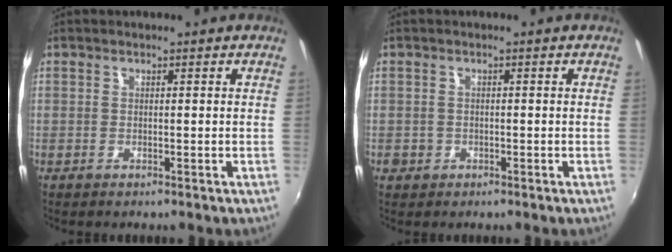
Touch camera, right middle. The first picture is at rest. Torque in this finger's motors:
{"motor_torque": [0.21, -0.21, 0.00, 0.01]}